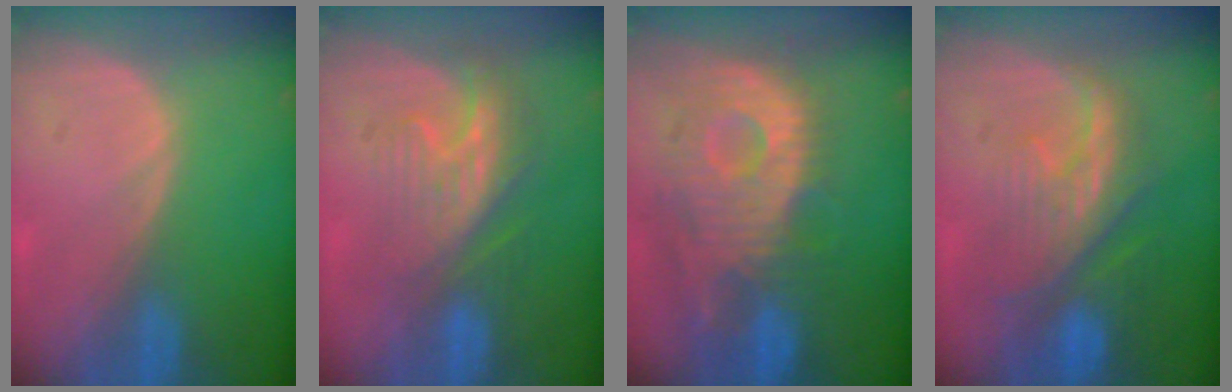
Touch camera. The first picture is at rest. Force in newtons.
{"total": 8.6, "press": 7.6, "slide": 4.0}
{"total": 12.3, "press": 10.8, "slide": 5.9}
{"total": 9.8, "press": 9.0, "slide": 4.1}